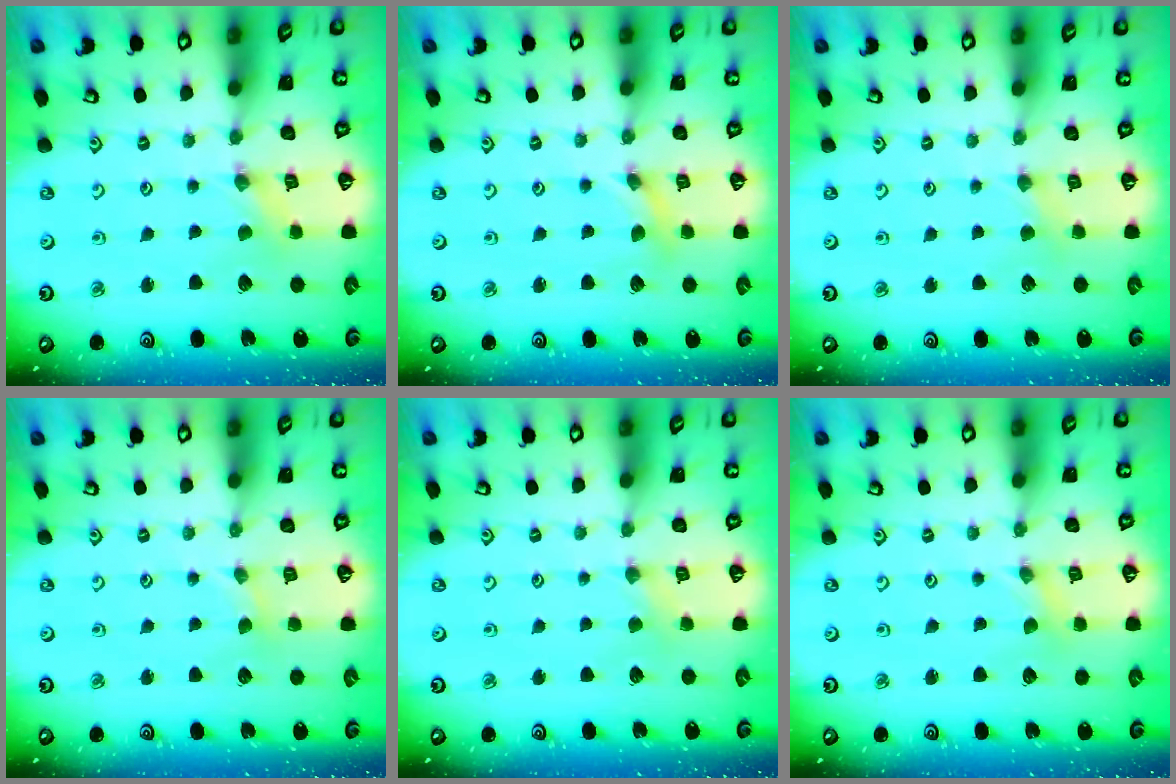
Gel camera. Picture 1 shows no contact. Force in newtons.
{"total": 1.7, "press": 1.7, "slide": 0.2}
{"total": 2.0, "press": 2.0, "slide": 0.4}
{"total": 1.0, "press": 1.0, "slide": 0.2}
{"total": 1.6, "press": 1.5, "slide": 0.4}
{"total": 0.0}